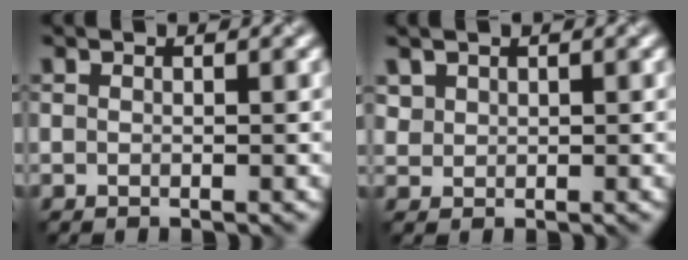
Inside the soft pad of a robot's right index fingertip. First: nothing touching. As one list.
[{"total": 1.1, "force": [0.7, 0.8, 0.2], "torque": [-0.007, -0.004, 0.024]}]